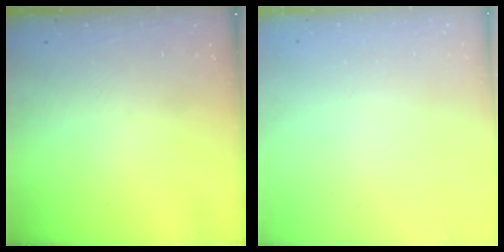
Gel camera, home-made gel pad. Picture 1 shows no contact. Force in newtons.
{"total": 2.2, "press": 2.2, "slide": 0.1}